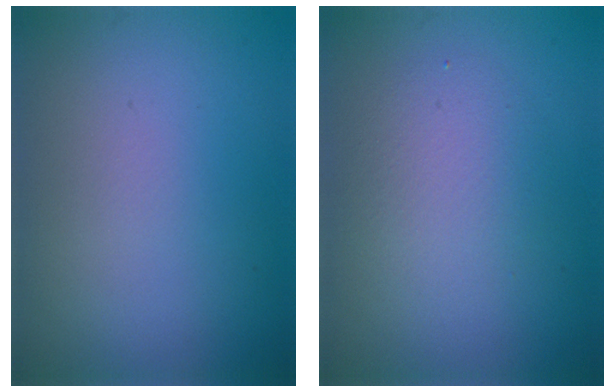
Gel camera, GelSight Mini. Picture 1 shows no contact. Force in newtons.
{"total": 2.9, "press": 2.9, "slide": 0.2}